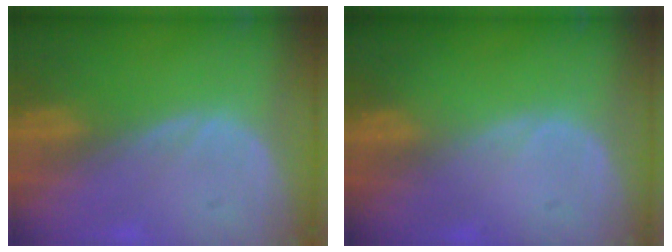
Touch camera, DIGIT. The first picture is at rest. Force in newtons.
{"total": 0.0}